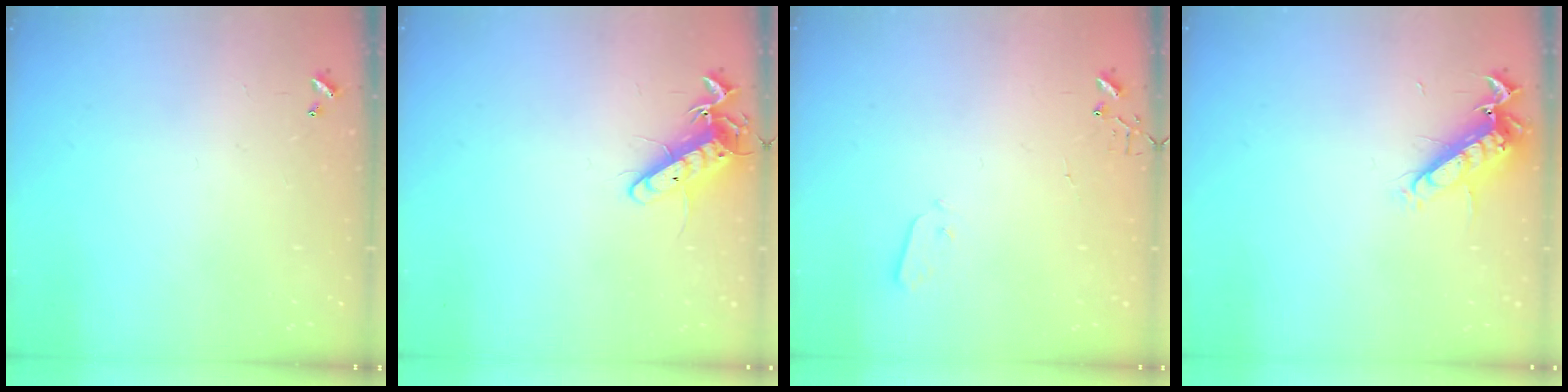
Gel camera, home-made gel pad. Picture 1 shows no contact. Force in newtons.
{"total": 12.0, "press": 11.9, "slide": 1.2}
{"total": 2.0, "press": 2.0, "slide": 0.4}
{"total": 12.7, "press": 12.6, "slide": 1.2}